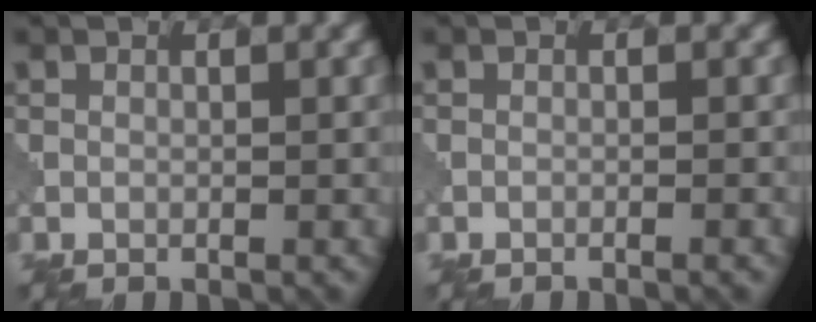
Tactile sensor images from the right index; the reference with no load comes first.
{"total": 1.0, "force": [-0.5, 0.3, 0.8], "torque": [-0.009, 0.002, -0.016]}